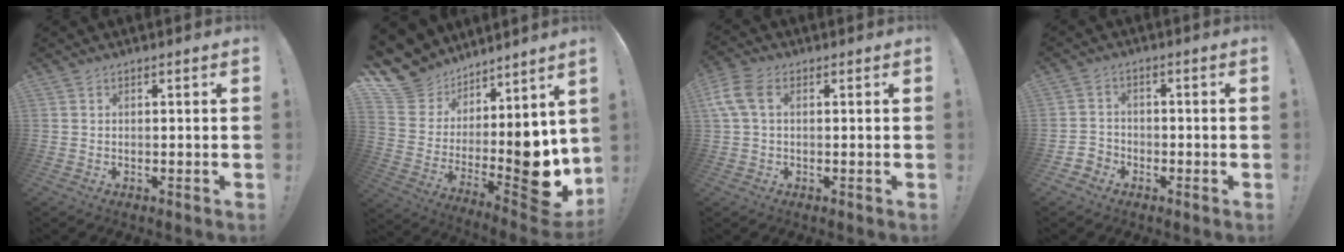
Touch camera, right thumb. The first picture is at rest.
{"total": 11.8, "force": [4.6, 8.8, 6.4], "torque": [-0.069, -0.071, 0.102]}
{"total": 6.7, "force": [1.5, 3.8, 5.3], "torque": [-0.122, 0.005, 0.031]}
{"total": 3.8, "force": [-2.3, 2.8, 0.9], "torque": [-0.018, 0.009, -0.043]}